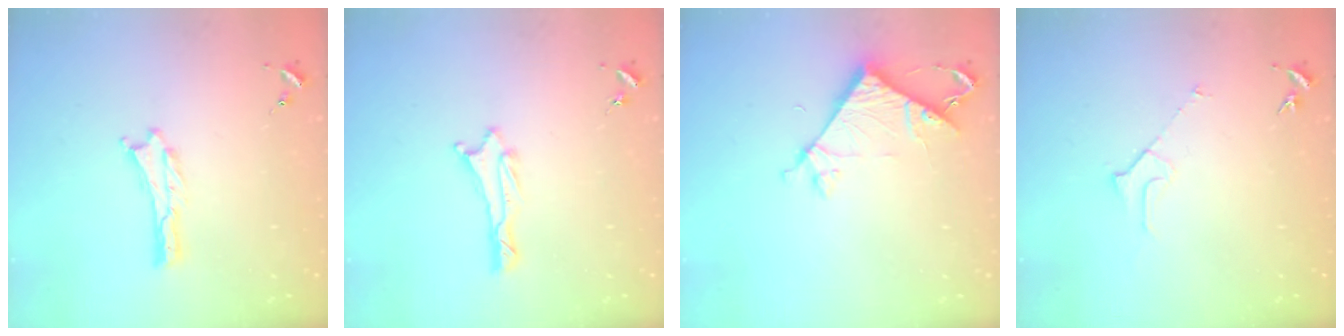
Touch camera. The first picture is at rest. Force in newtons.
{"total": 1.0, "press": 1.0, "slide": 0.2}
{"total": 7.2, "press": 7.2, "slide": 0.4}
{"total": 2.3, "press": 2.3, "slide": 0.2}